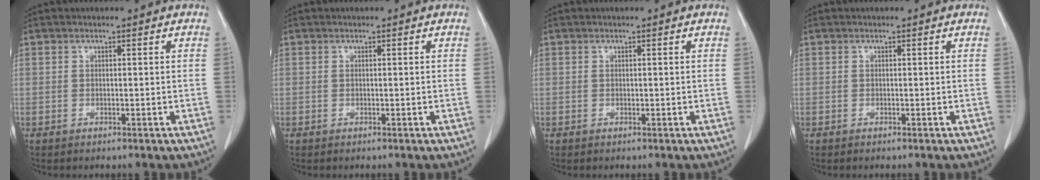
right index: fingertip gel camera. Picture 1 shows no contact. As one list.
[{"total": 0.0}, {"total": 0.0}, {"total": 0.0}]